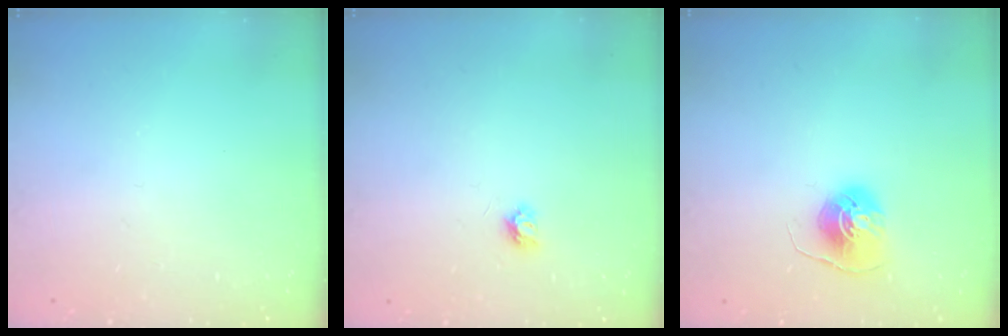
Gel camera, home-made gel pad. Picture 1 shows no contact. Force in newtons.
{"total": 3.8, "press": 3.8, "slide": 0.4}
{"total": 6.8, "press": 6.8, "slide": 0.4}